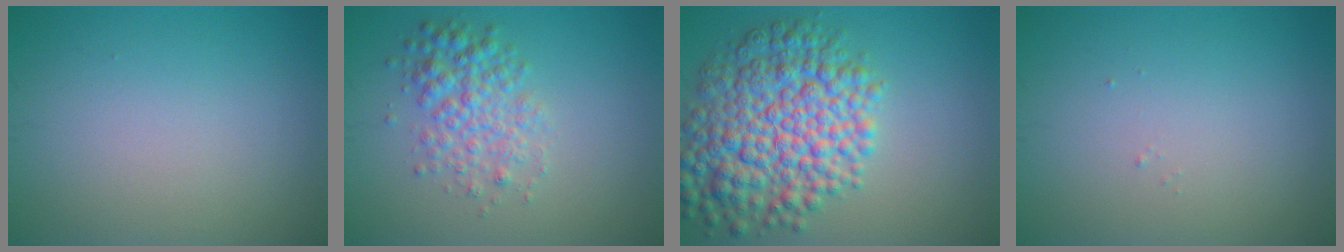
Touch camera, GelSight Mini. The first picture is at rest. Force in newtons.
{"total": 3.6, "press": 3.6, "slide": 0.0}
{"total": 9.7, "press": 9.7, "slide": 0.2}
{"total": 0.0}